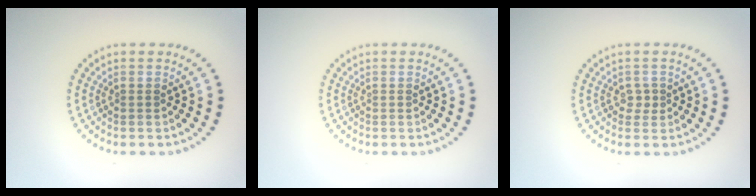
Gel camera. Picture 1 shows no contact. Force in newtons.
{"total": 0.0}
{"total": 1.1, "press": 1.0, "slide": 0.5}